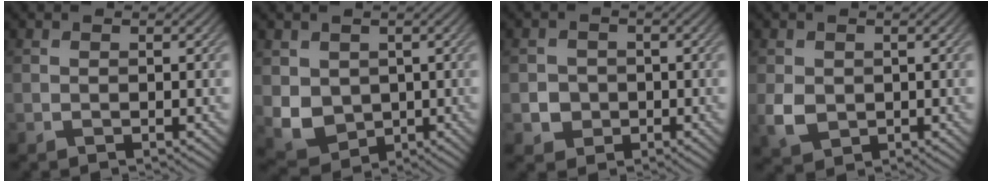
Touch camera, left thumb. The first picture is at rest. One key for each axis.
{"total": 5.6, "fx": 0.6, "fy": 4.8, "fz": 2.7, "tx": -0.087, "ty": -0.019, "tz": 0.011}
{"total": 2.9, "fx": -0.6, "fy": 2.8, "fz": 0.7, "tx": -0.010, "ty": -0.007, "tz": -0.019}
{"total": 3.4, "fx": 0.0, "fy": 2.9, "fz": 1.8, "tx": -0.046, "ty": -0.008, "tz": 0.004}